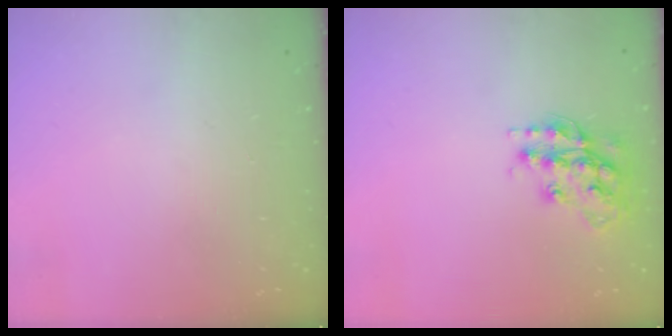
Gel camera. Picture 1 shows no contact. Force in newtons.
{"total": 14.6, "press": 14.5, "slide": 0.7}